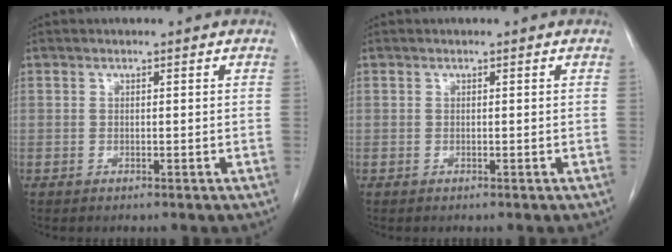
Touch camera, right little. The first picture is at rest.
{"total": 0.0}